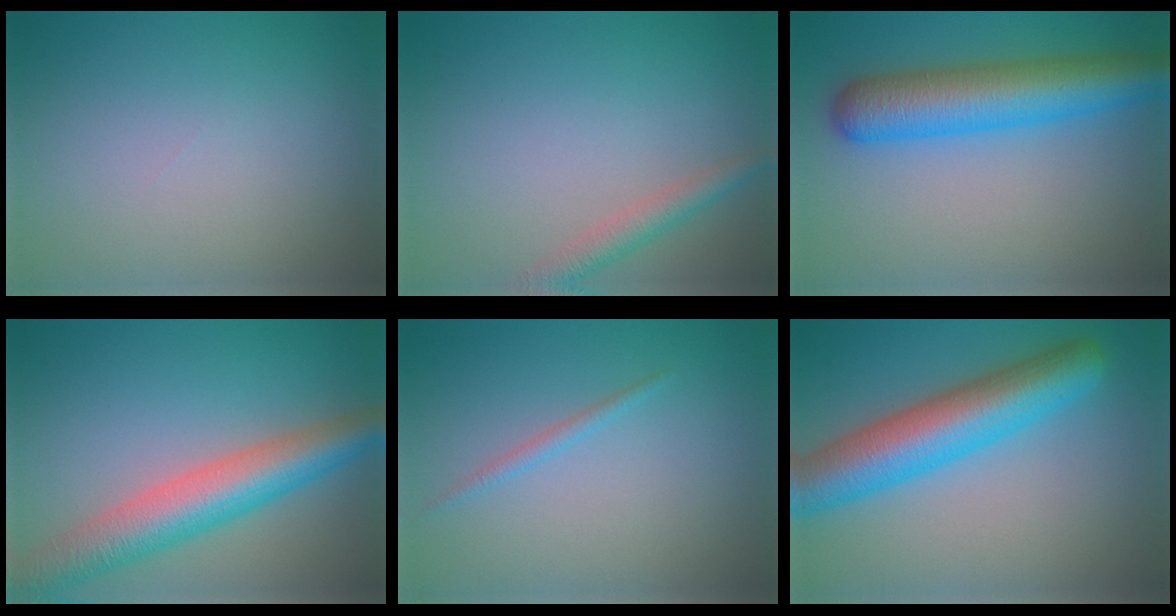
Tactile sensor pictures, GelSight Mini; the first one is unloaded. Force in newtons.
{"total": 2.3, "press": 2.3, "slide": 0.1}
{"total": 7.9, "press": 7.9, "slide": 0.3}
{"total": 7.5, "press": 7.5, "slide": 0.2}
{"total": 1.0, "press": 1.0, "slide": 0.0}
{"total": 8.5, "press": 8.5, "slide": 0.2}